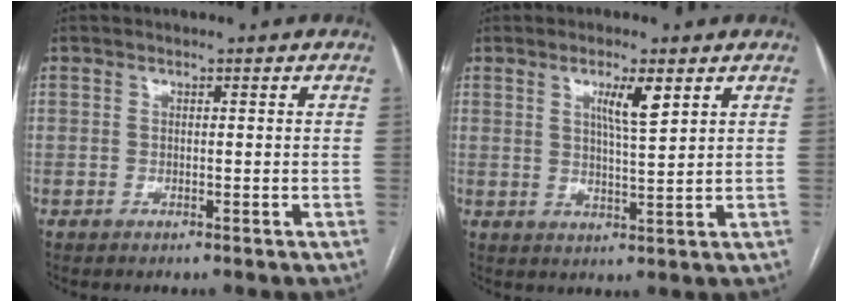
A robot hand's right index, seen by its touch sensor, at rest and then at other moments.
{"total": 4.8, "force": [2.4, 0.2, 4.1], "torque": [-0.071, -0.004, 0.042]}